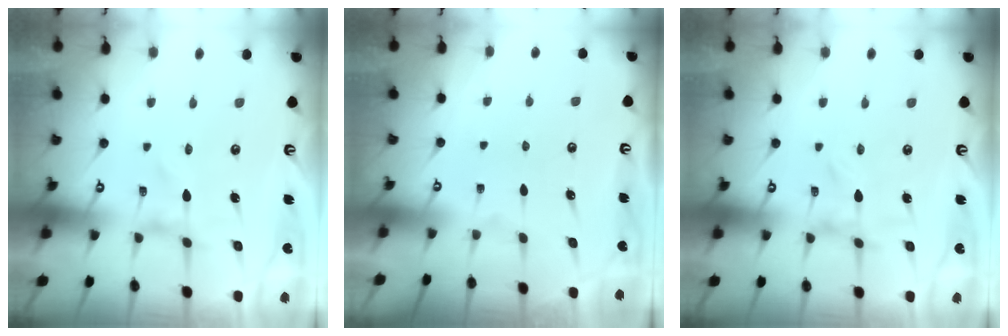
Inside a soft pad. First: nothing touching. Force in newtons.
{"total": 1.6, "press": 1.6, "slide": 0.2}
{"total": 0.0}